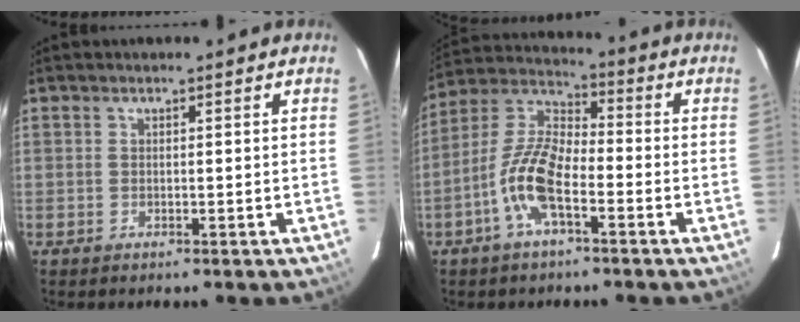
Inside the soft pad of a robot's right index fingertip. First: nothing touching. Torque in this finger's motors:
{"motor_torque": [0.46, -0.41, 0.35, 0.19]}